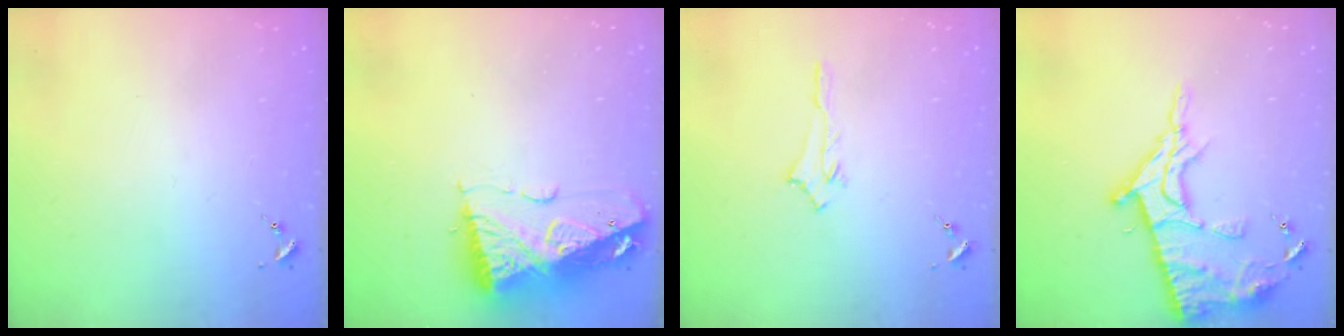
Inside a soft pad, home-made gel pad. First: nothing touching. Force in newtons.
{"total": 10.8, "press": 10.7, "slide": 1.0}
{"total": 4.3, "press": 4.2, "slide": 0.5}
{"total": 16.7, "press": 16.7, "slide": 1.6}